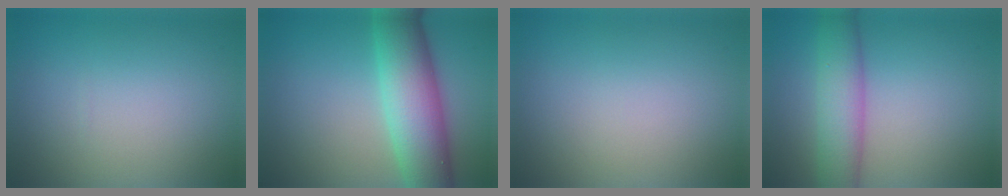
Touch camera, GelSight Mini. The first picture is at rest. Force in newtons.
{"total": 9.3, "press": 9.3, "slide": 0.4}
{"total": 0.0}
{"total": 5.5, "press": 5.5, "slide": 0.4}